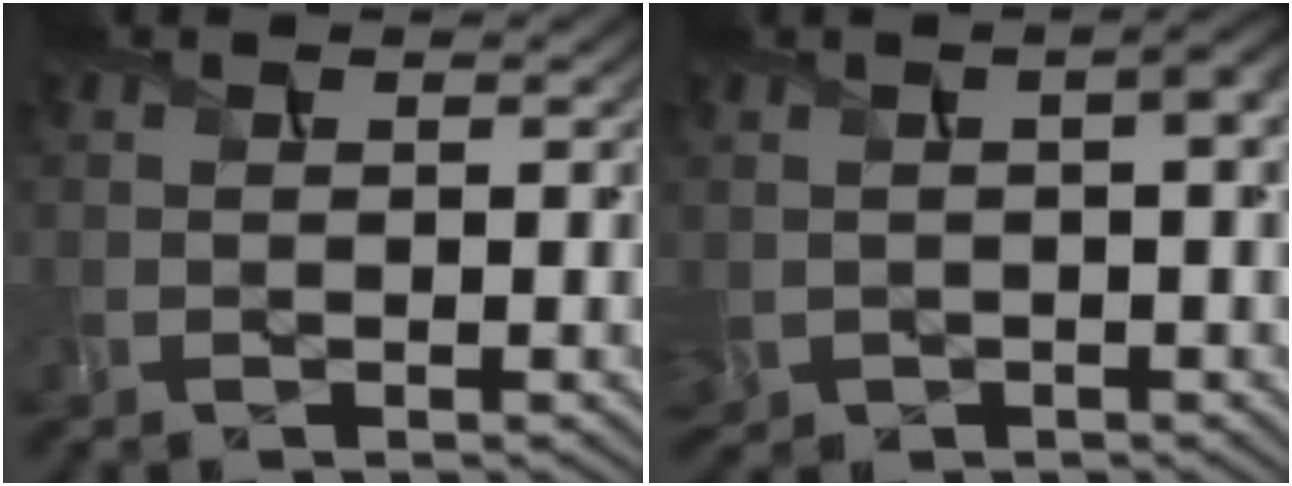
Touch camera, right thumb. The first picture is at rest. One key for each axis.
{"total": 5.1, "fx": 0.4, "fy": 2.8, "fz": 4.3, "tx": -0.089, "ty": -0.005, "tz": 0.010}